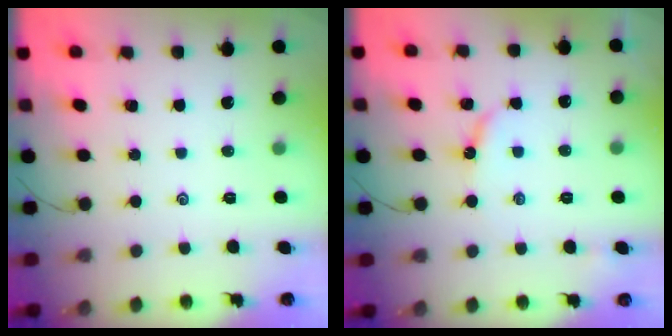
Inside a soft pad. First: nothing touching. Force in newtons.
{"total": 4.4, "press": 4.4, "slide": 0.4}